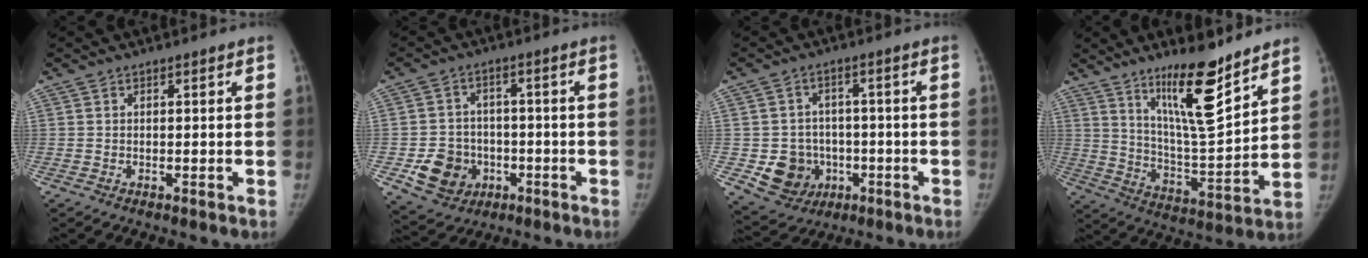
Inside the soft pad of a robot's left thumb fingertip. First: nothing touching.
{"total": 9.6, "force": [-3.1, 8.3, 3.8], "torque": [-0.035, 0.016, -0.042]}
{"total": 9.5, "force": [-2.5, 8.6, 3.3], "torque": [-0.023, 0.014, -0.028]}
{"total": 15.6, "force": [10.7, 3.0, 11.0], "torque": [-0.164, -0.086, 0.193]}